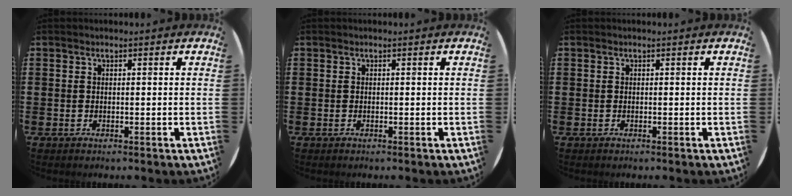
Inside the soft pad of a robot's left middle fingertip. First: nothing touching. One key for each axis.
{"total": 0.0}
{"total": 0.0}